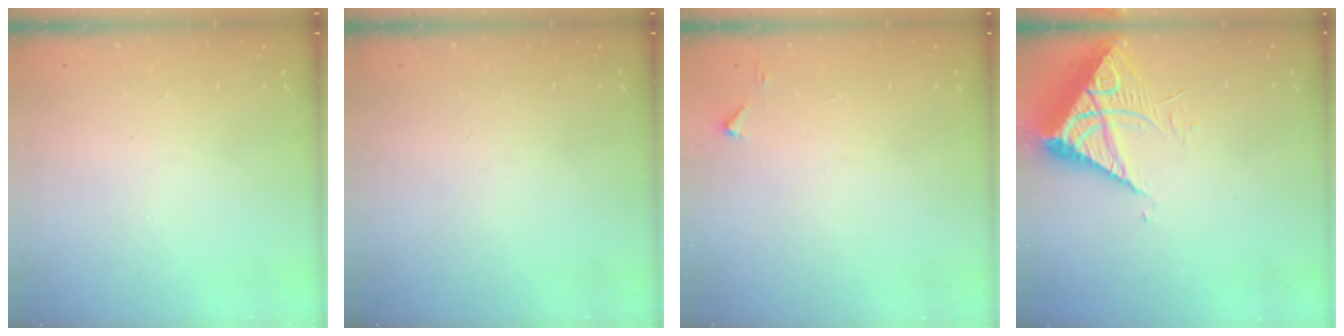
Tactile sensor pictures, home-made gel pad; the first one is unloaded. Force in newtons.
{"total": 0.0}
{"total": 2.8, "press": 2.8, "slide": 0.4}
{"total": 7.8, "press": 7.8, "slide": 0.8}